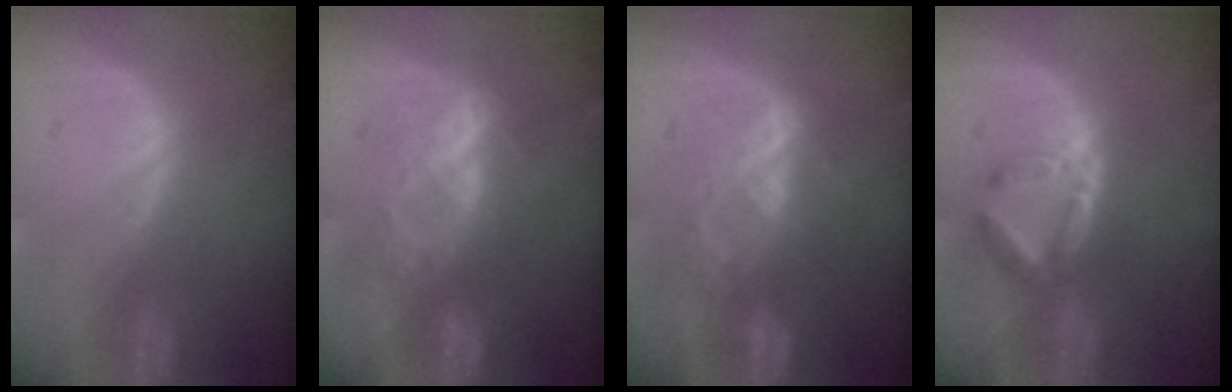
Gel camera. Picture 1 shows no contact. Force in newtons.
{"total": 6.9, "press": 6.0, "slide": 3.3}
{"total": 6.8, "press": 6.7, "slide": 1.5}
{"total": 5.9, "press": 5.6, "slide": 1.7}